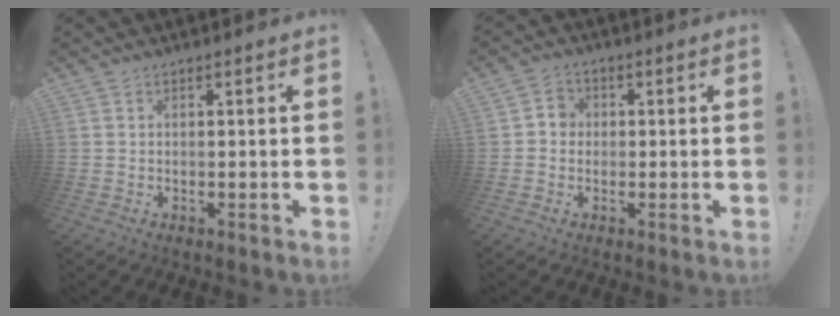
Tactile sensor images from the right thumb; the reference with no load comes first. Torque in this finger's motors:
{"motor_torque": [0.17, 0.15, 0.38, -0.29, -0.01]}